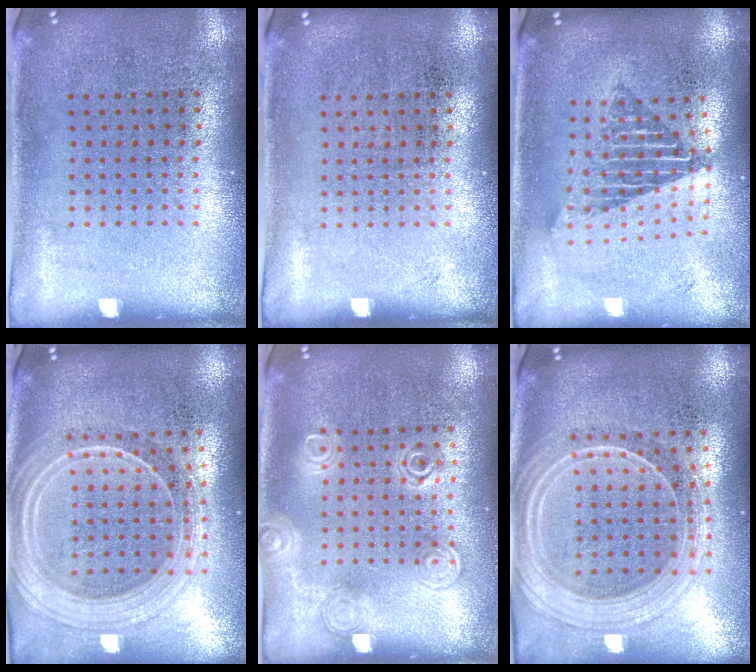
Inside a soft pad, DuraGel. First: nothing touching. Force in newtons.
{"total": 0.0}
{"total": 1.7, "press": 1.4, "slide": 0.9}
{"total": 2.5, "press": 2.1, "slide": 1.2}
{"total": 1.2, "press": 1.2, "slide": 0.3}
{"total": 2.5, "press": 2.1, "slide": 1.2}